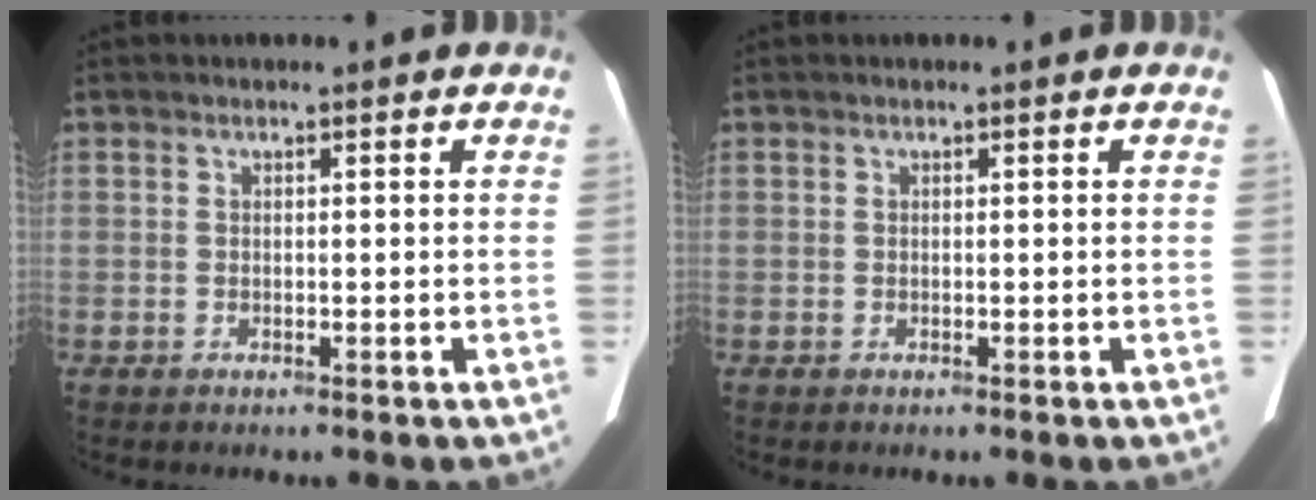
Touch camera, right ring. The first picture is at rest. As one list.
[{"total": 0.0}]